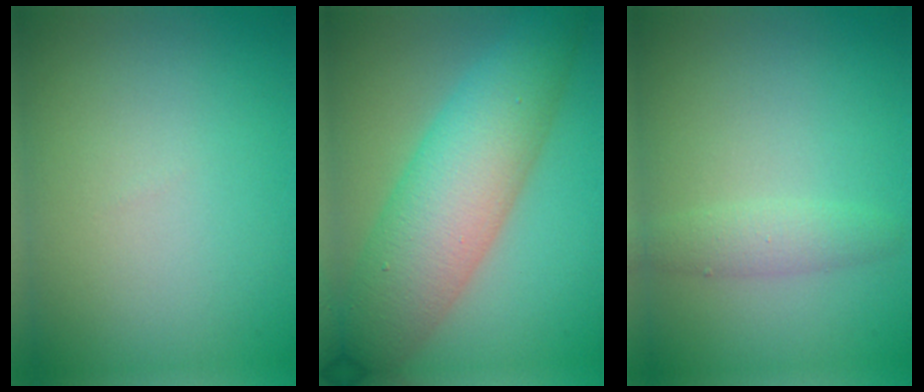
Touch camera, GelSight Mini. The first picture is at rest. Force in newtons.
{"total": 8.7, "press": 8.7, "slide": 0.2}
{"total": 1.9, "press": 1.9, "slide": 0.1}